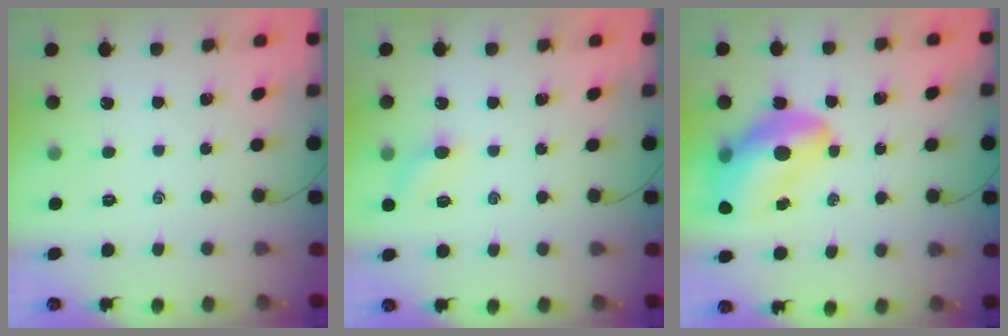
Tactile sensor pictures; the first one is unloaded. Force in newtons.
{"total": 6.8, "press": 6.5, "slide": 2.0}
{"total": 15.3, "press": 14.7, "slide": 4.3}